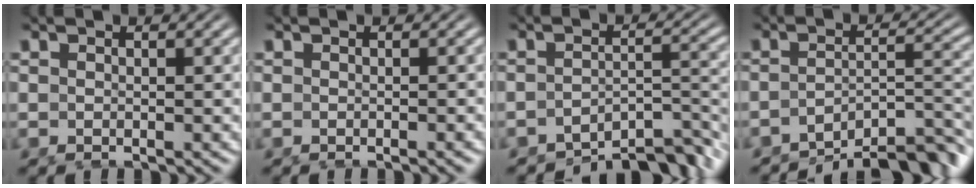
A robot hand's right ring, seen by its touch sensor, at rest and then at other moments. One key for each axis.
{"total": 0.7, "fx": -0.5, "fy": -0.2, "fz": 0.3, "tx": -0.005, "ty": 0.004, "tz": -0.010}
{"total": 8.3, "fx": -6.9, "fy": 2.1, "fz": 4.1, "tx": -0.035, "ty": -0.016, "tz": -0.100}
{"total": 10.4, "fx": -8.1, "fy": 3.1, "fz": 5.8, "tx": -0.056, "ty": -0.024, "tz": -0.110}